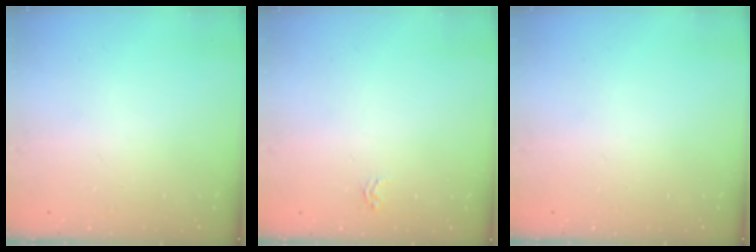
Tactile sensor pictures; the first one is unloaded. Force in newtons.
{"total": 1.9, "press": 1.9, "slide": 0.2}
{"total": 0.0}